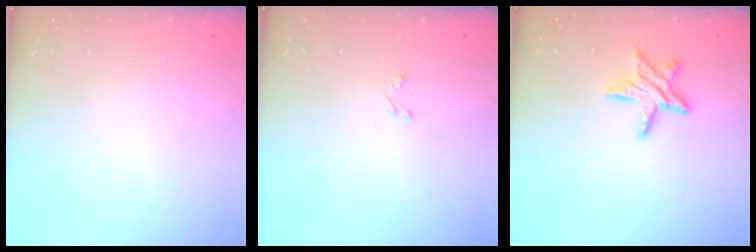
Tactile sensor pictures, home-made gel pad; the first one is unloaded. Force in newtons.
{"total": 2.4, "press": 2.4, "slide": 0.2}
{"total": 10.6, "press": 10.6, "slide": 0.7}